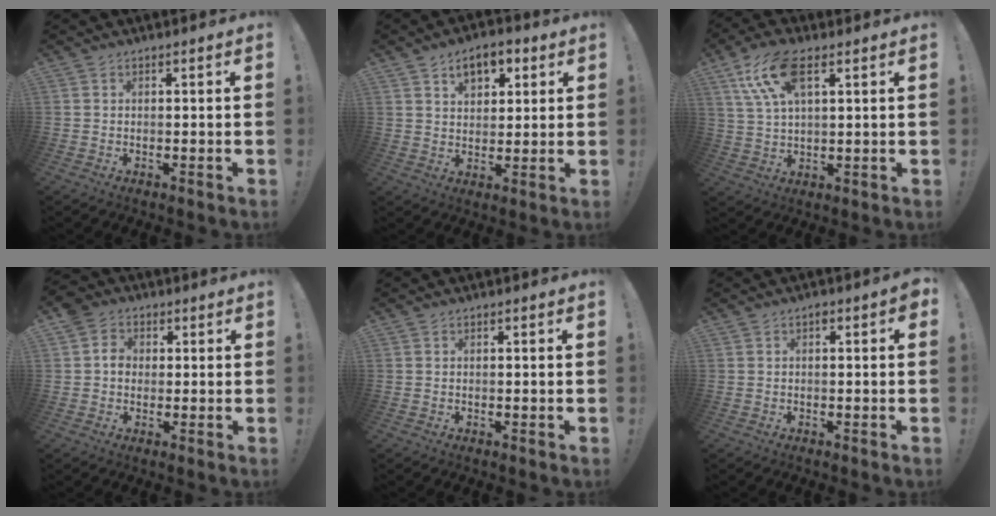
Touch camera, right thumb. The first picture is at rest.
{"total": 8.4, "force": [4.2, 5.6, 4.5], "torque": [-0.061, -0.010, 0.077]}
{"total": 12.4, "force": [5.6, 5.4, 9.6], "torque": [-0.193, -0.012, 0.105]}
{"total": 5.9, "force": [0.5, 5.4, 2.4], "torque": [-0.025, 0.006, 0.009]}
{"total": 0.0}
{"total": 0.9, "force": [0.2, 0.1, 0.9], "torque": [-0.012, -0.001, 0.001]}